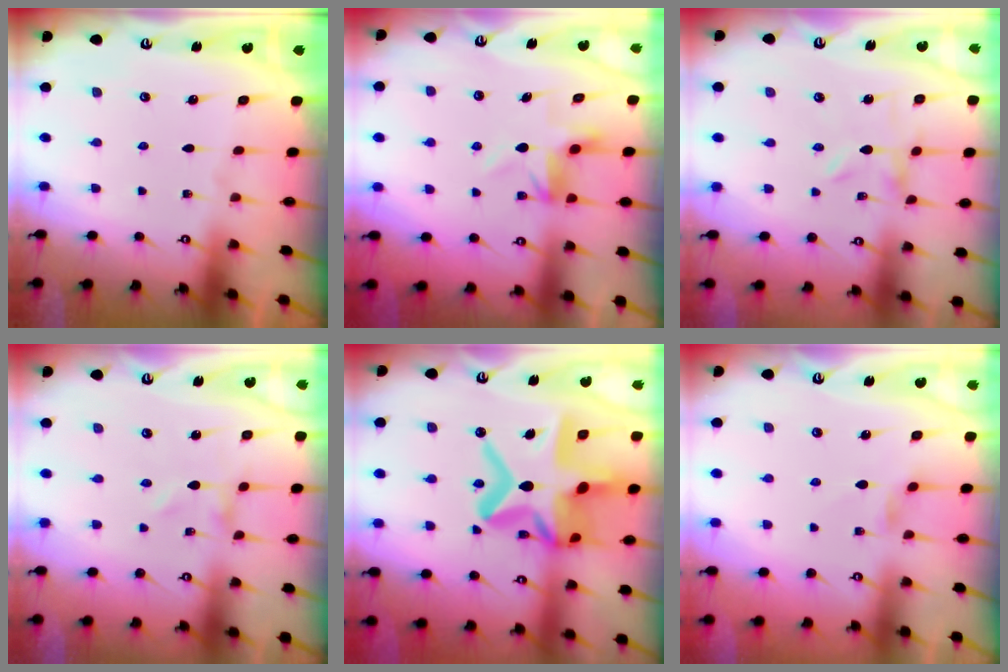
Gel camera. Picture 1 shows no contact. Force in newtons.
{"total": 5.2, "press": 5.2, "slide": 0.2}
{"total": 0.0}
{"total": 0.0}
{"total": 23.5, "press": 23.3, "slide": 2.5}
{"total": 2.9, "press": 2.8, "slide": 0.5}